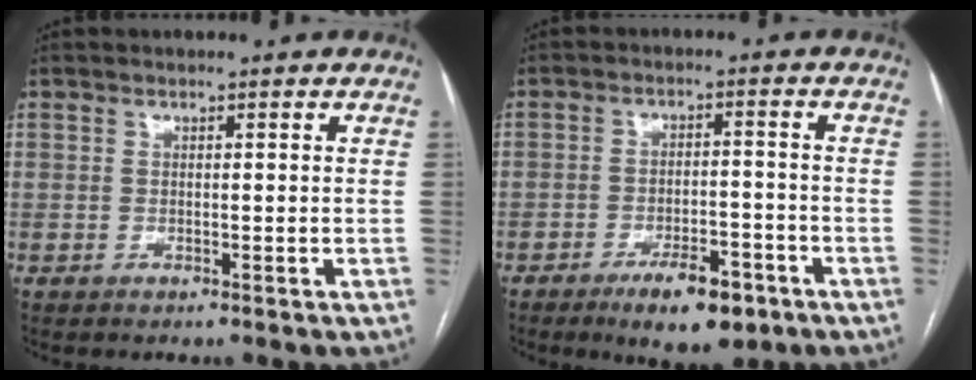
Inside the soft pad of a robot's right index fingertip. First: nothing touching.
{"total": 8.4, "force": [-5.2, 2.9, 5.9], "torque": [-0.090, -0.003, -0.076]}